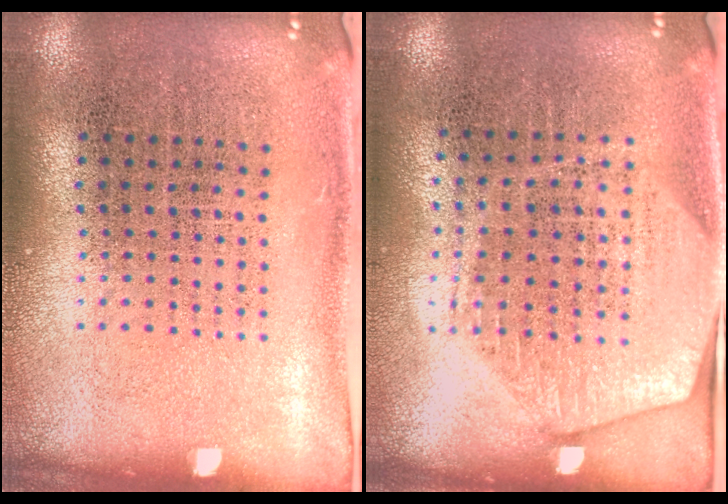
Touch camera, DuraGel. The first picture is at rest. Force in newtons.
{"total": 1.9, "press": 1.7, "slide": 0.9}